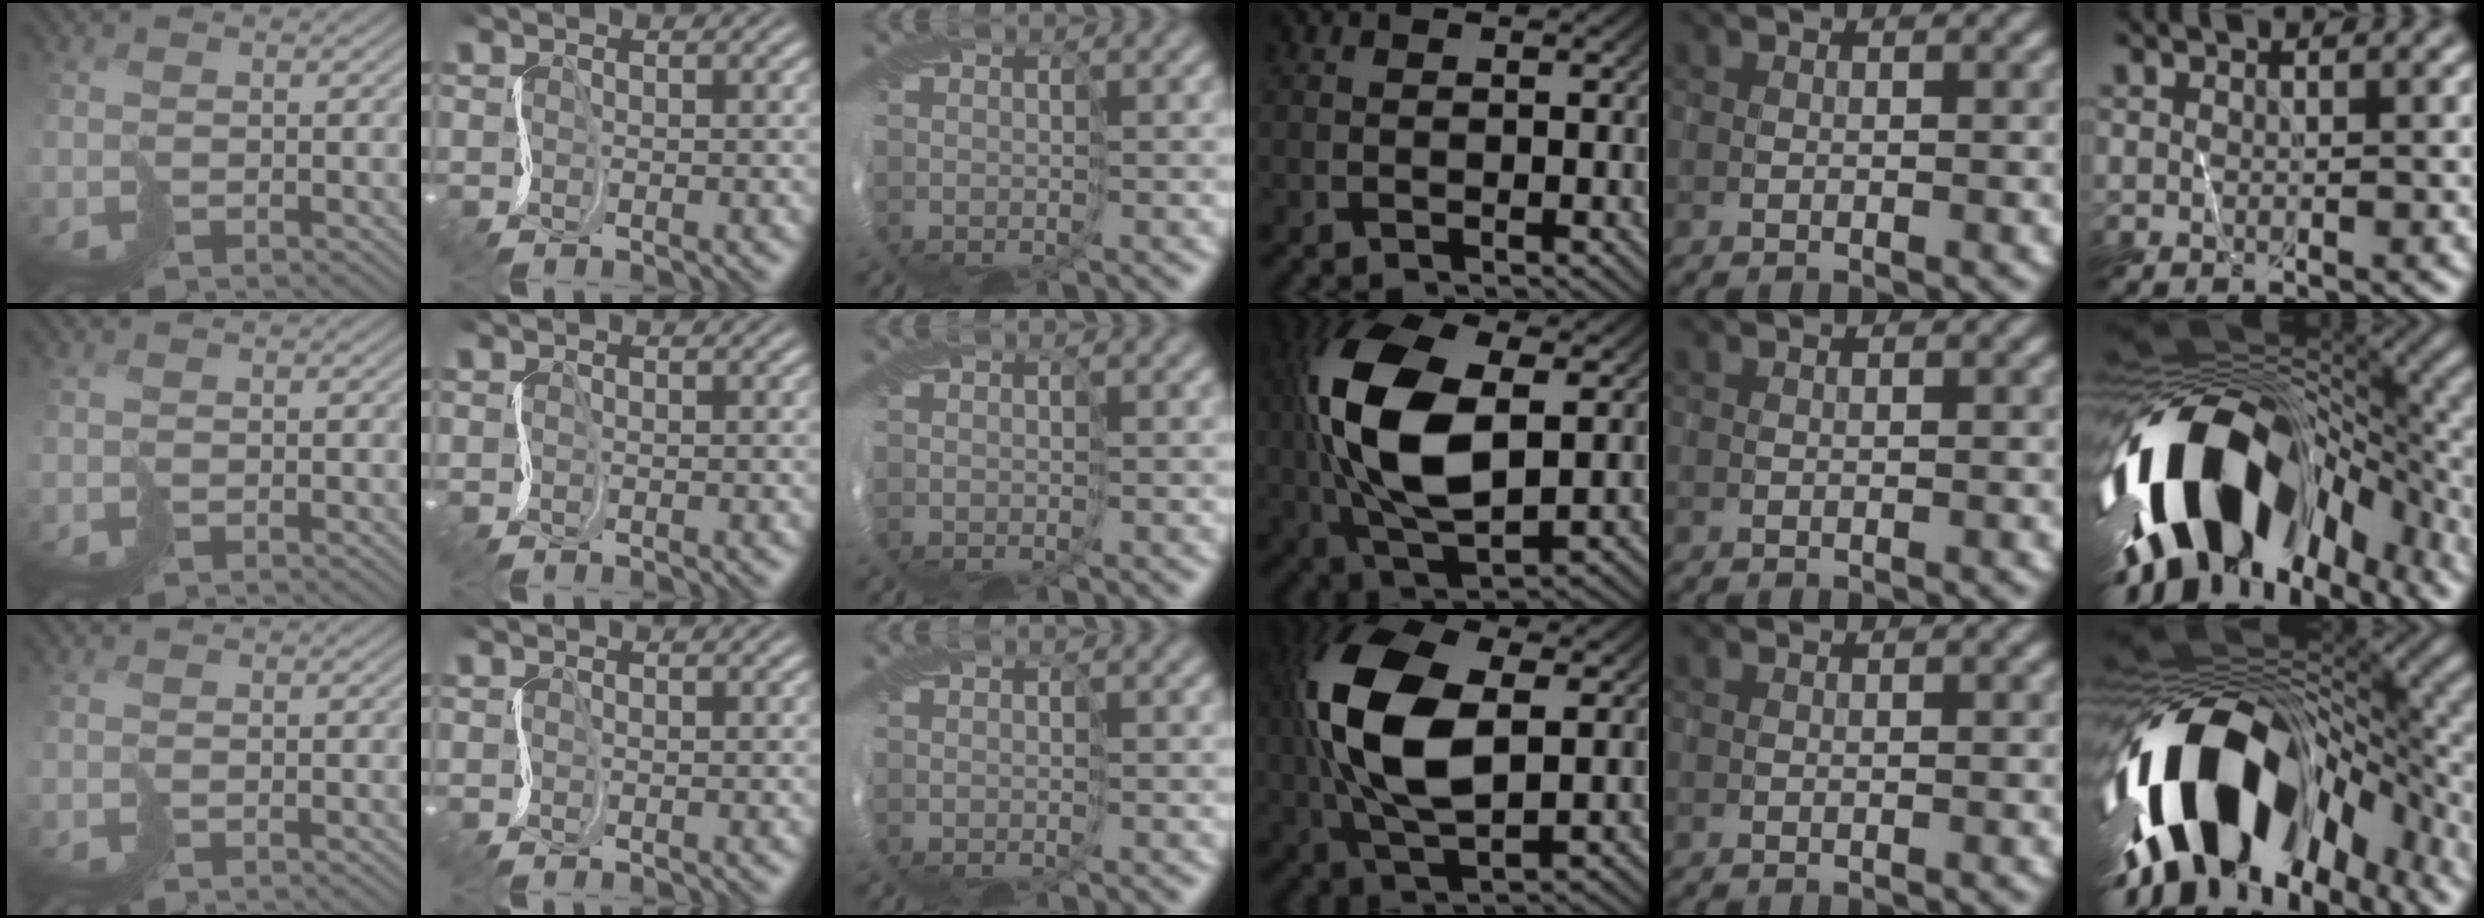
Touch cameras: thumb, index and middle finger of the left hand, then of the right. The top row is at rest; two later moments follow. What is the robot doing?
{"motion": "cut", "object": "receipt paper"}